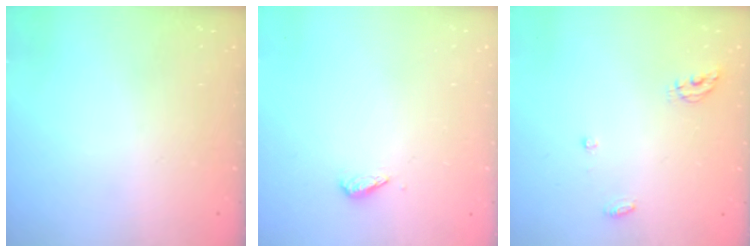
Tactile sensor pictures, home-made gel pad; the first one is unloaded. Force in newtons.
{"total": 3.0, "press": 2.9, "slide": 0.6}
{"total": 4.9, "press": 4.8, "slide": 0.4}